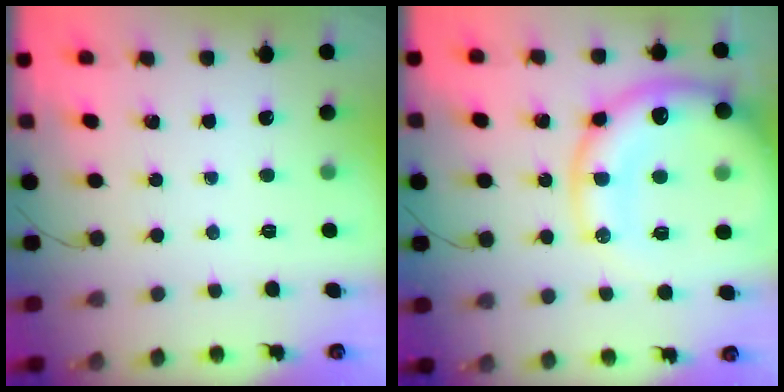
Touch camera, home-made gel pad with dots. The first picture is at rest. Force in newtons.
{"total": 25.2, "press": 24.6, "slide": 5.3}